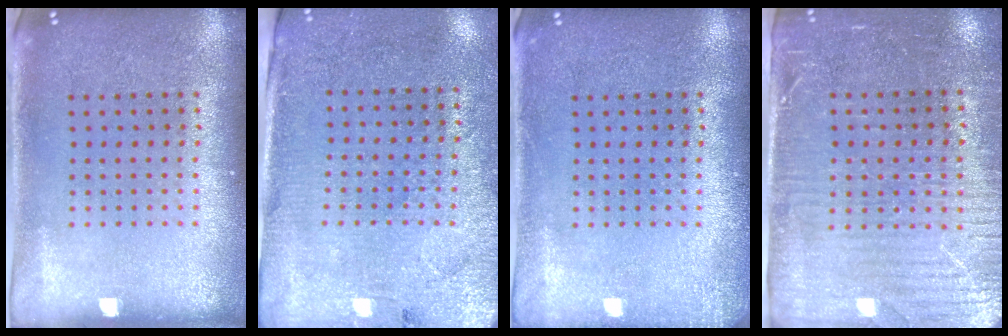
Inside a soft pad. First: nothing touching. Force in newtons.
{"total": 2.8, "press": 2.6, "slide": 1.2}
{"total": 1.4, "press": 1.4, "slide": 0.2}
{"total": 3.6, "press": 3.1, "slide": 1.7}